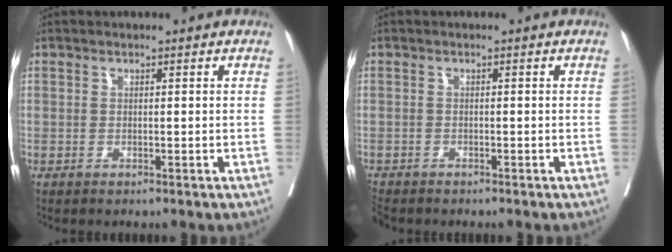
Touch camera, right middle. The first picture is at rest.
{"total": 3.6, "force": [-3.3, 1.2, 1.1], "torque": [-0.025, -0.011, -0.060]}